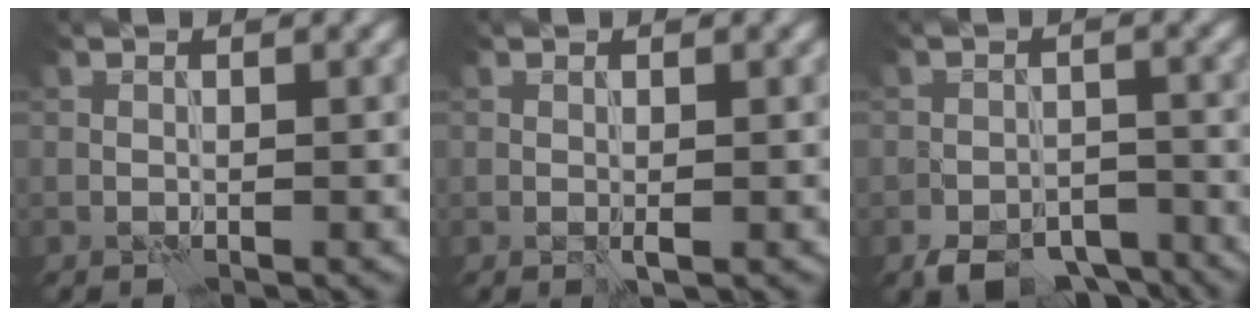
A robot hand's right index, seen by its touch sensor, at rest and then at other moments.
{"total": 0.7, "force": [-0.1, 0.2, 0.6], "torque": [-0.013, -0.002, -0.002]}
{"total": 5.7, "force": [-4.2, 2.9, 2.5], "torque": [-0.030, -0.009, -0.070]}